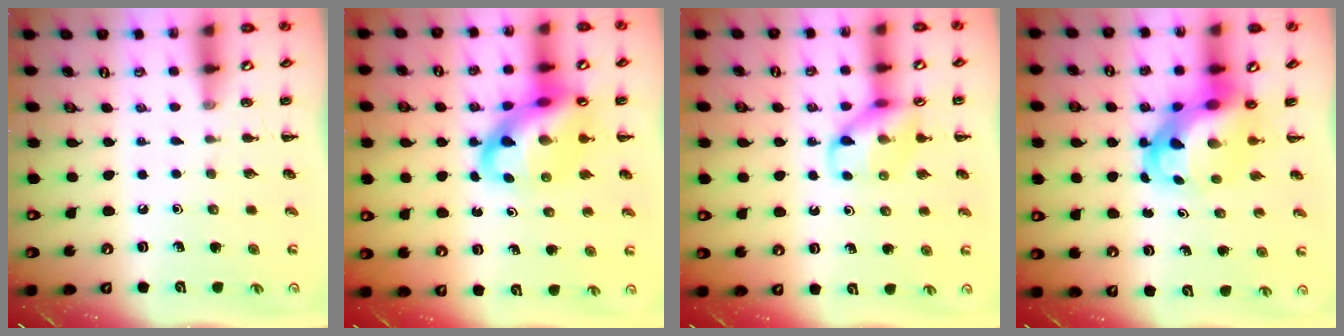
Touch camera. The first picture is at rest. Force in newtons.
{"total": 14.8, "press": 14.3, "slide": 4.0}
{"total": 11.3, "press": 11.2, "slide": 1.5}
{"total": 6.5, "press": 6.2, "slide": 1.8}